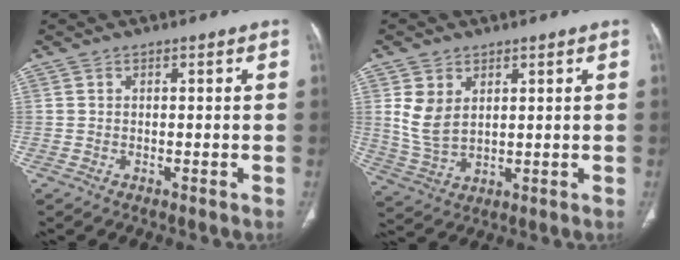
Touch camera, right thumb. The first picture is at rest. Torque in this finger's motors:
{"motor_torque": [-0.27, 0.44, 0.43, 0.69, 0.05]}